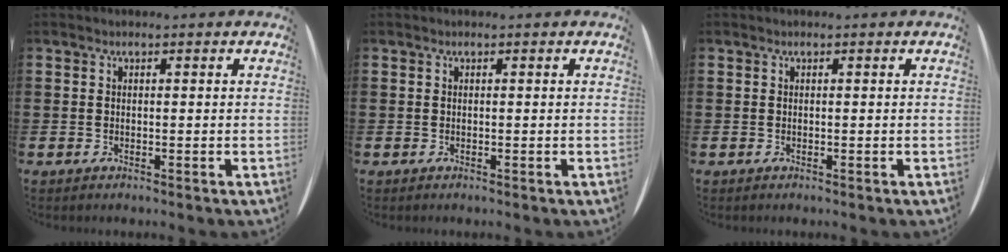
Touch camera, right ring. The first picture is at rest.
{"total": 0.0}
{"total": 0.0}